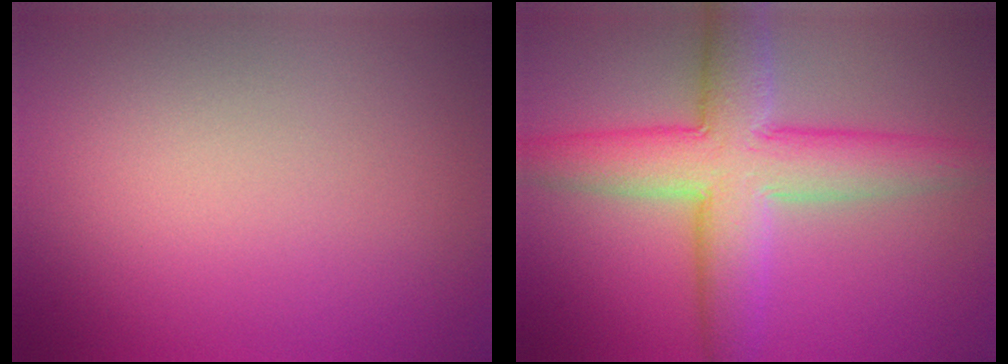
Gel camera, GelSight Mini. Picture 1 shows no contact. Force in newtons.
{"total": 8.6, "press": 8.6, "slide": 0.2}